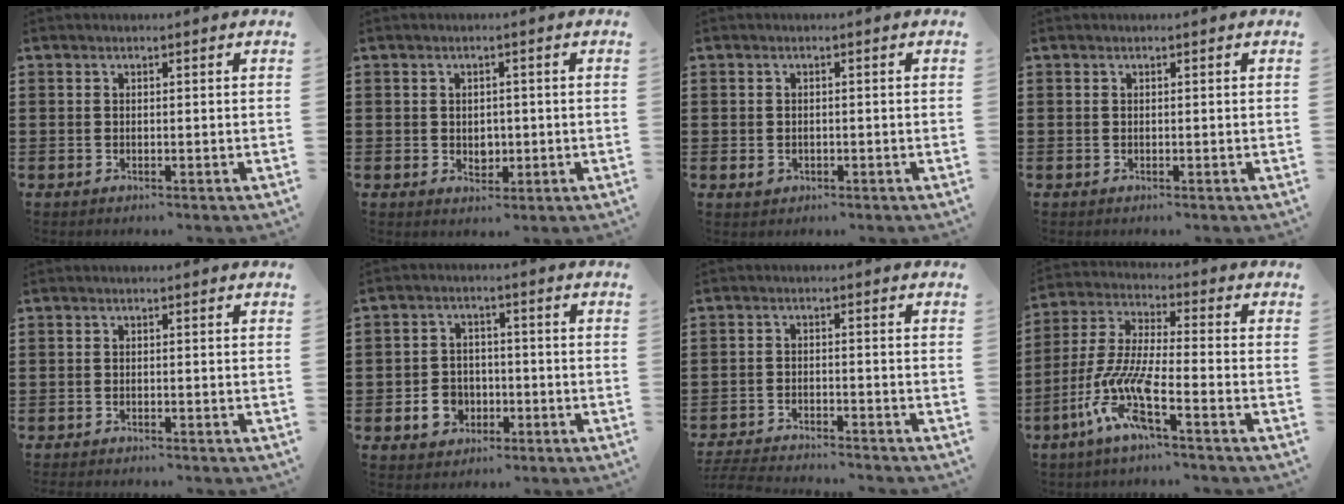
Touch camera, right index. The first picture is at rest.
{"total": 2.1, "force": [0.0, 1.8, 1.1], "torque": [-0.018, 0.004, -0.005]}
{"total": 1.0, "force": [-0.3, 0.8, 0.5], "torque": [-0.013, 0.002, -0.006]}
{"total": 0.0}
{"total": 0.7, "force": [-0.7, -0.1, 0.0], "torque": [-0.002, -0.002, -0.014]}
{"total": 5.1, "force": [-1.8, 4.2, 2.3], "torque": [-0.055, 0.007, -0.034]}
{"total": 3.8, "force": [-3.7, -0.1, 0.4], "torque": [-0.014, -0.007, -0.079]}
{"total": 9.4, "force": [-5.7, 1.5, 7.3], "torque": [-0.187, -0.023, -0.120]}